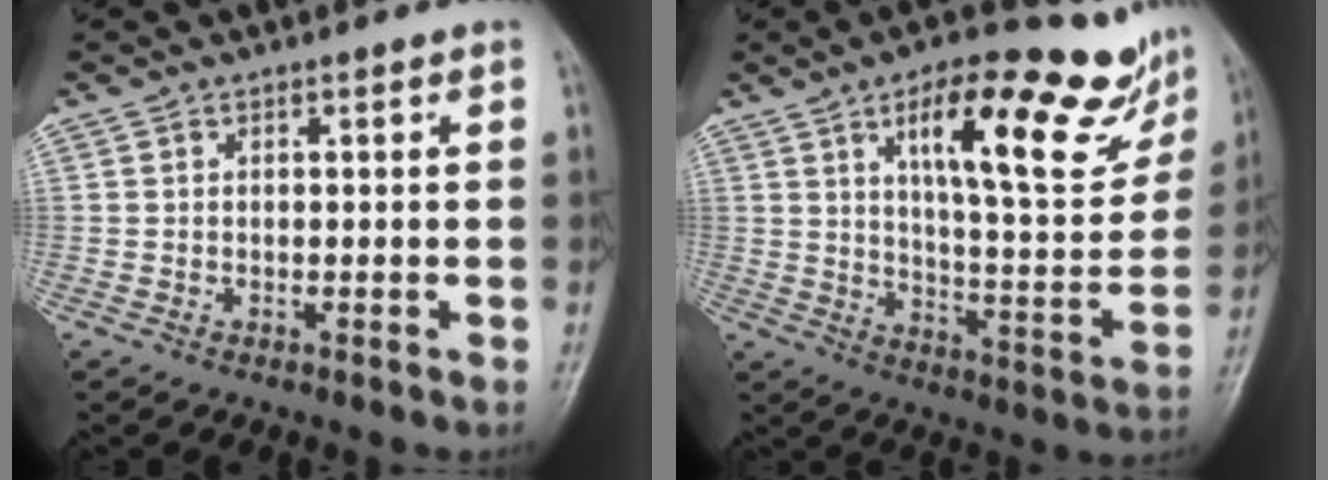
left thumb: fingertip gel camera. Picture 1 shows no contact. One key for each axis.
{"total": 22.0, "fx": 11.9, "fy": 6.7, "fz": 17.2, "tx": -0.202, "ty": -0.042, "tz": 0.180}